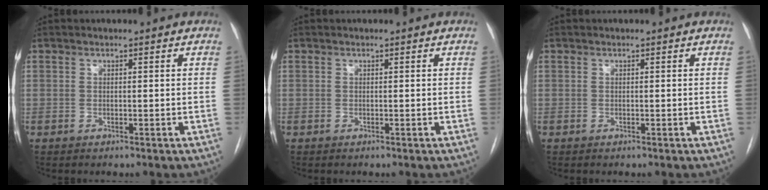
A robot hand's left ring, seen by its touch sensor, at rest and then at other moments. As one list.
[{"total": 0.0}, {"total": 0.0}]